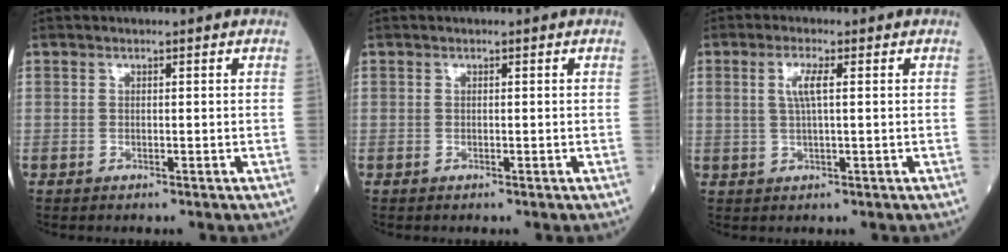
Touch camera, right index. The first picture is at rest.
{"total": 0.0}
{"total": 3.4, "force": [0.9, 0.4, 3.3], "torque": [-0.071, 0.004, 0.017]}